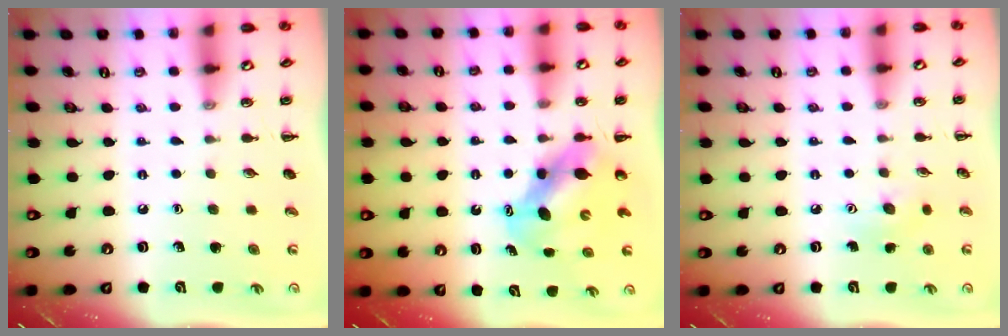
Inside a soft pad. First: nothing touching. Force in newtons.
{"total": 6.4, "press": 6.3, "slide": 0.9}
{"total": 6.0, "press": 5.8, "slide": 1.4}